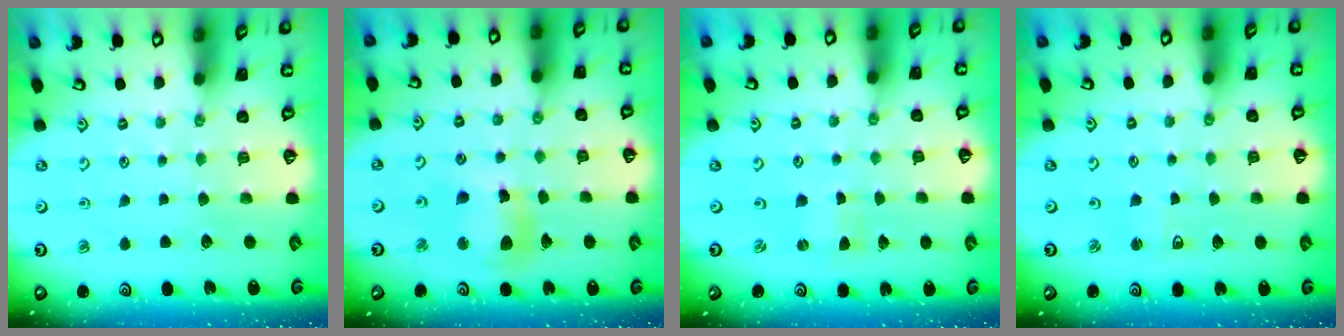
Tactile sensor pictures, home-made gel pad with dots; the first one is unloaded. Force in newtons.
{"total": 11.7, "press": 11.6, "slide": 1.6}
{"total": 0.0}
{"total": 2.2, "press": 2.1, "slide": 0.6}